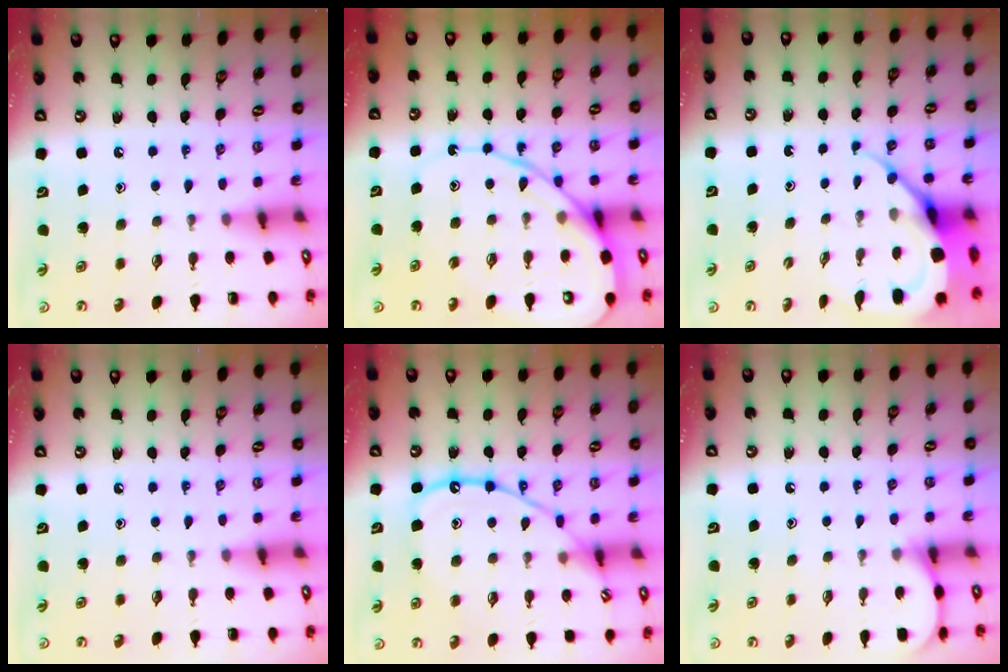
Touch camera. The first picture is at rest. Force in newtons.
{"total": 13.0, "press": 12.9, "slide": 1.4}
{"total": 8.6, "press": 8.5, "slide": 1.0}
{"total": 0.0}
{"total": 14.7, "press": 14.7, "slide": 1.3}
{"total": 4.2, "press": 4.2, "slide": 0.6}